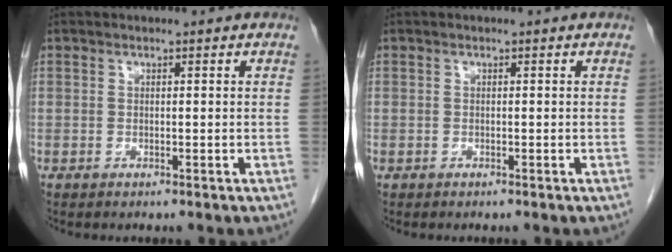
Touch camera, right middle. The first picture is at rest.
{"total": 0.0}